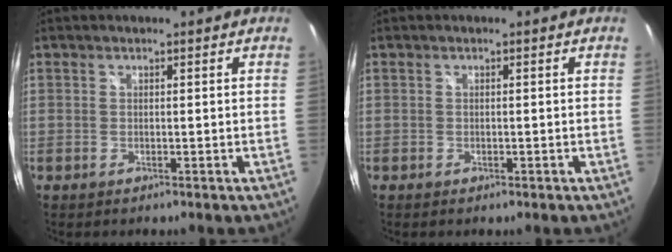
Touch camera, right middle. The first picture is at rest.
{"total": 0.5, "force": [-0.3, 0.4, 0.1], "torque": [-0.002, -0.004, -0.007]}